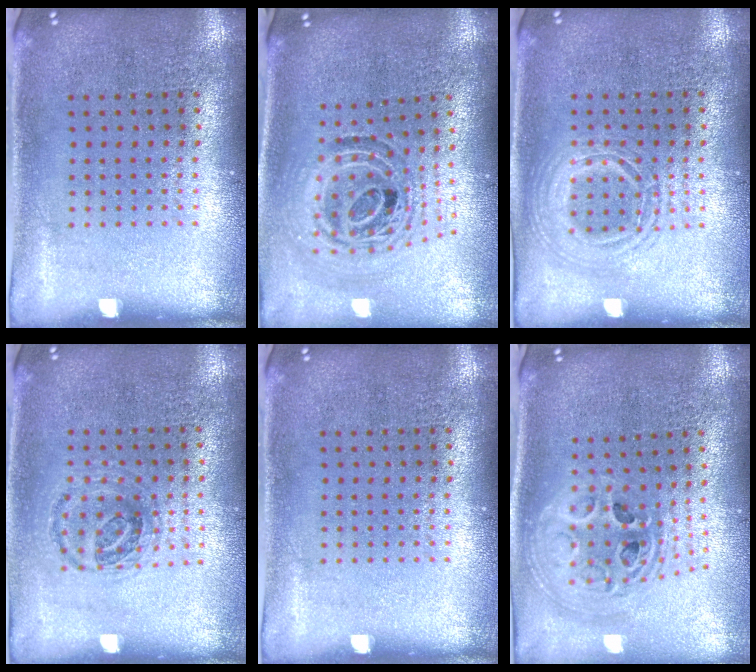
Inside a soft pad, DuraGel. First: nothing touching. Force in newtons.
{"total": 1.2, "press": 1.1, "slide": 0.5}
{"total": 1.3, "press": 1.3, "slide": 0.1}
{"total": 0.9, "press": 0.9, "slide": 0.2}
{"total": 0.0}
{"total": 2.4, "press": 1.8, "slide": 1.6}